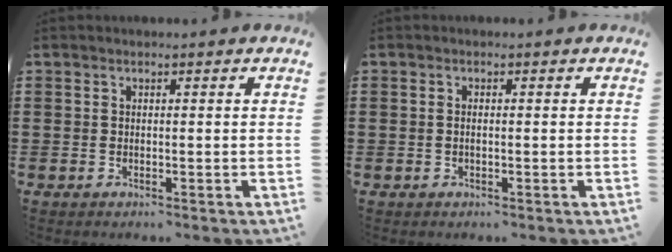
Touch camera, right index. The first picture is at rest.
{"total": 0.6, "force": [-0.1, 0.2, 0.5], "torque": [-0.013, -0.002, -0.002]}